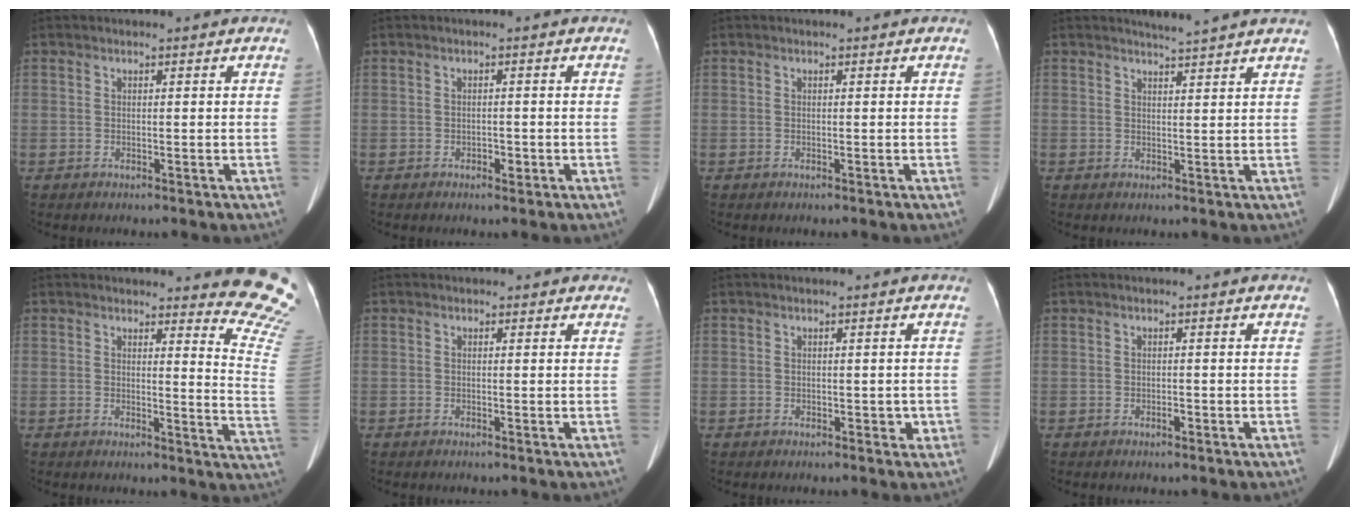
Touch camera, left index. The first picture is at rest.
{"total": 1.2, "force": [-0.8, 0.7, 0.7], "torque": [-0.011, -0.003, -0.011]}
{"total": 0.0}
{"total": 2.8, "force": [2.7, -0.6, 0.4], "torque": [-0.005, 0.005, 0.038]}
{"total": 10.3, "force": [10.0, -0.2, 2.6], "torque": [-0.004, -0.122, 0.076]}
{"total": 1.0, "force": [0.4, 0.9, 0.0], "torque": [0.007, 0.002, -0.002]}
{"total": 0.8, "force": [-0.5, 0.5, 0.4], "torque": [-0.006, -0.003, -0.008]}
{"total": 0.7, "force": [-0.6, 0.2, 0.3], "torque": [-0.008, -0.004, -0.009]}